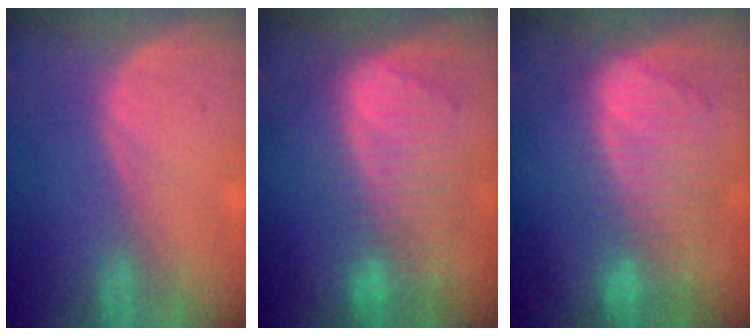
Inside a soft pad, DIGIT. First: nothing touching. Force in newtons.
{"total": 9.1, "press": 8.0, "slide": 4.3}
{"total": 9.6, "press": 8.3, "slide": 4.8}